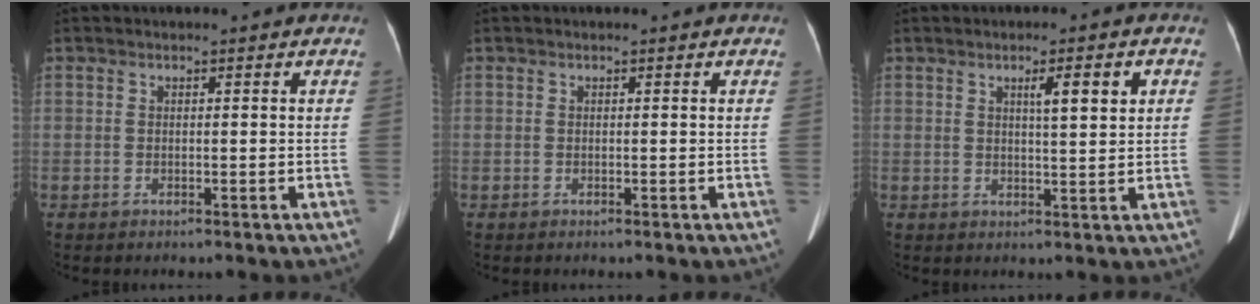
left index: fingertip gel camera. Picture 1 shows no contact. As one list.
[{"total": 0.0}, {"total": 4.4, "force": [1.6, 0.3, 4.0], "torque": [-0.064, 0.005, 0.026]}]